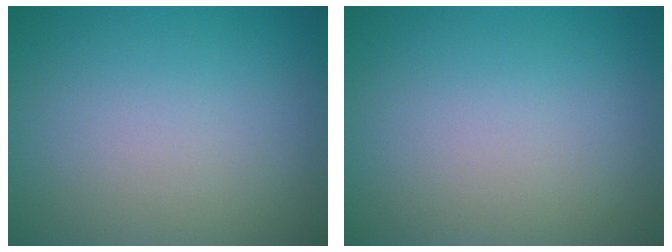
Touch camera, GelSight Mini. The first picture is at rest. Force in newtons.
{"total": 0.0}